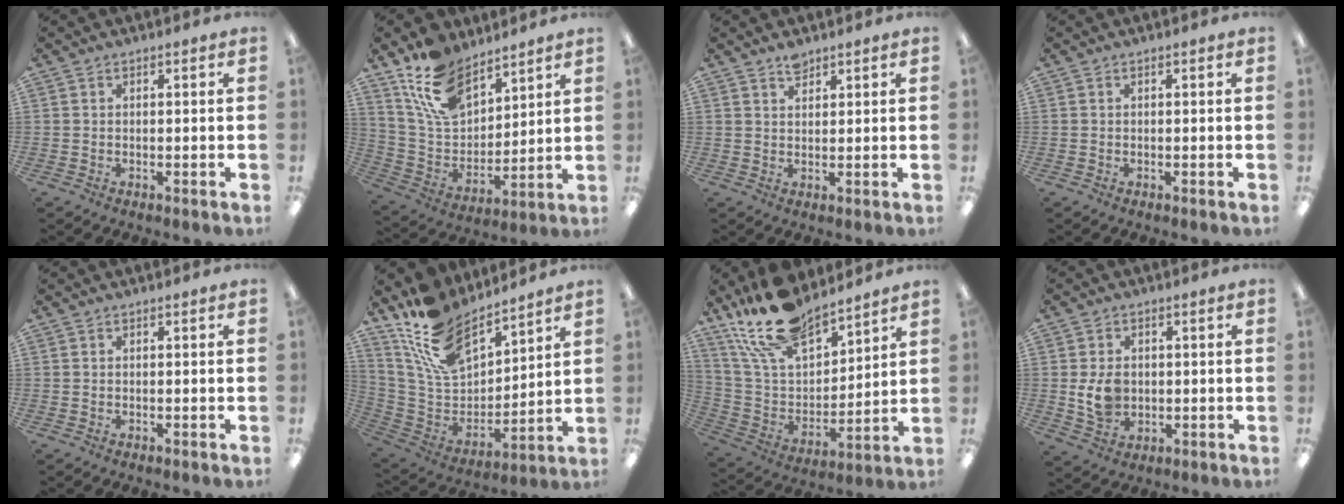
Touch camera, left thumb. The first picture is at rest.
{"total": 15.7, "force": [11.0, 8.3, 7.4], "torque": [-0.157, -0.047, 0.212]}
{"total": 2.7, "force": [2.4, 1.0, 0.6], "torque": [-0.008, -0.009, 0.043]}
{"total": 0.0}
{"total": 0.0}
{"total": 18.8, "force": [13.9, 9.0, 8.8], "torque": [-0.195, -0.077, 0.263]}
{"total": 20.2, "force": [16.0, 8.6, 9.0], "torque": [-0.188, -0.087, 0.293]}
{"total": 6.8, "force": [0.1, 5.2, 4.4], "torque": [-0.085, -0.001, 0.000]}